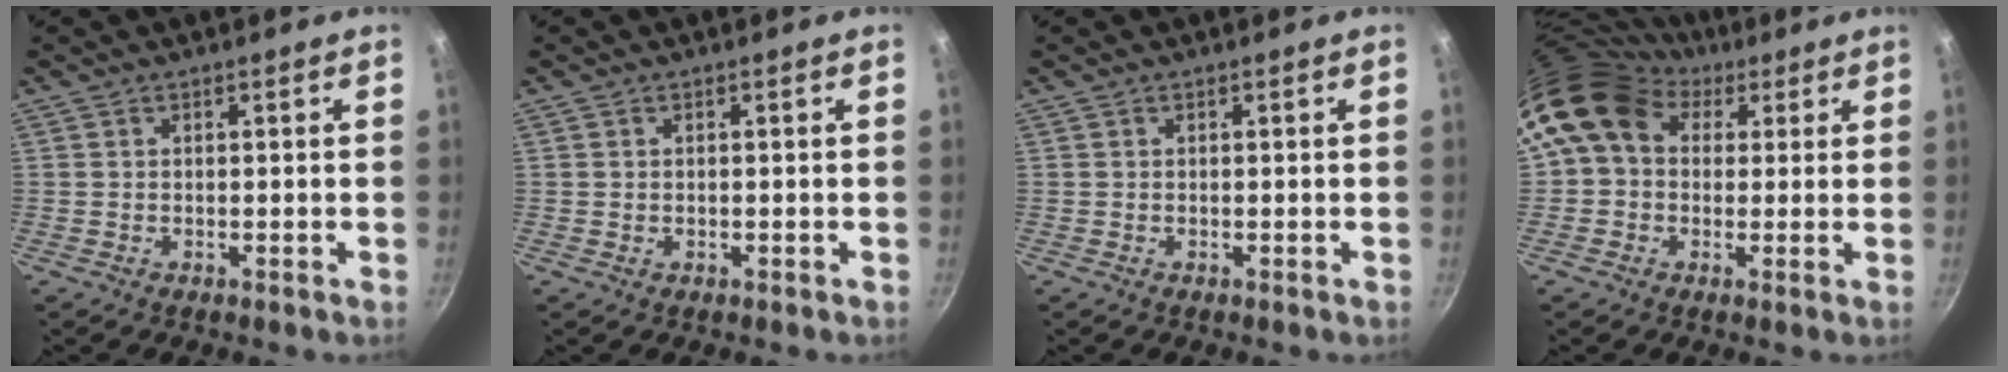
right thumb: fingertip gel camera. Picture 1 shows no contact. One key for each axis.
{"total": 0.0}
{"total": 0.0}
{"total": 13.0, "fx": 4.2, "fy": 10.3, "fz": 6.9, "tx": -0.103, "ty": 0.019, "tz": 0.054}